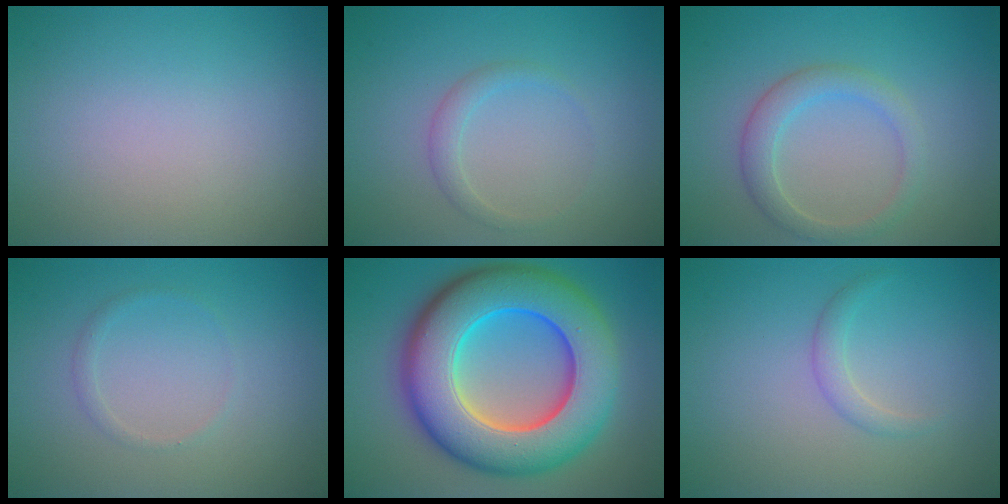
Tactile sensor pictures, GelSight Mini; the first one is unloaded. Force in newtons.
{"total": 1.4, "press": 1.4, "slide": 0.0}
{"total": 2.7, "press": 2.7, "slide": 0.2}
{"total": 0.8, "press": 0.8, "slide": 0.0}
{"total": 13.9, "press": 13.9, "slide": 0.2}
{"total": 1.3, "press": 1.3, "slide": 0.1}